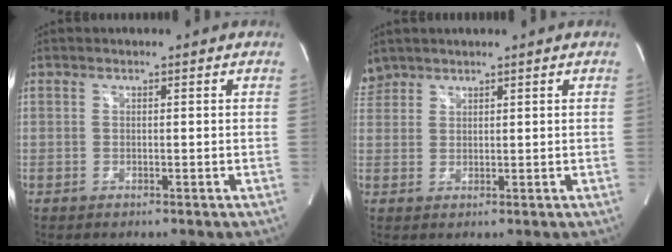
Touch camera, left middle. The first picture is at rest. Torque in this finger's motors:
{"motor_torque": [0.46, -0.46, 0.01, 0.01]}